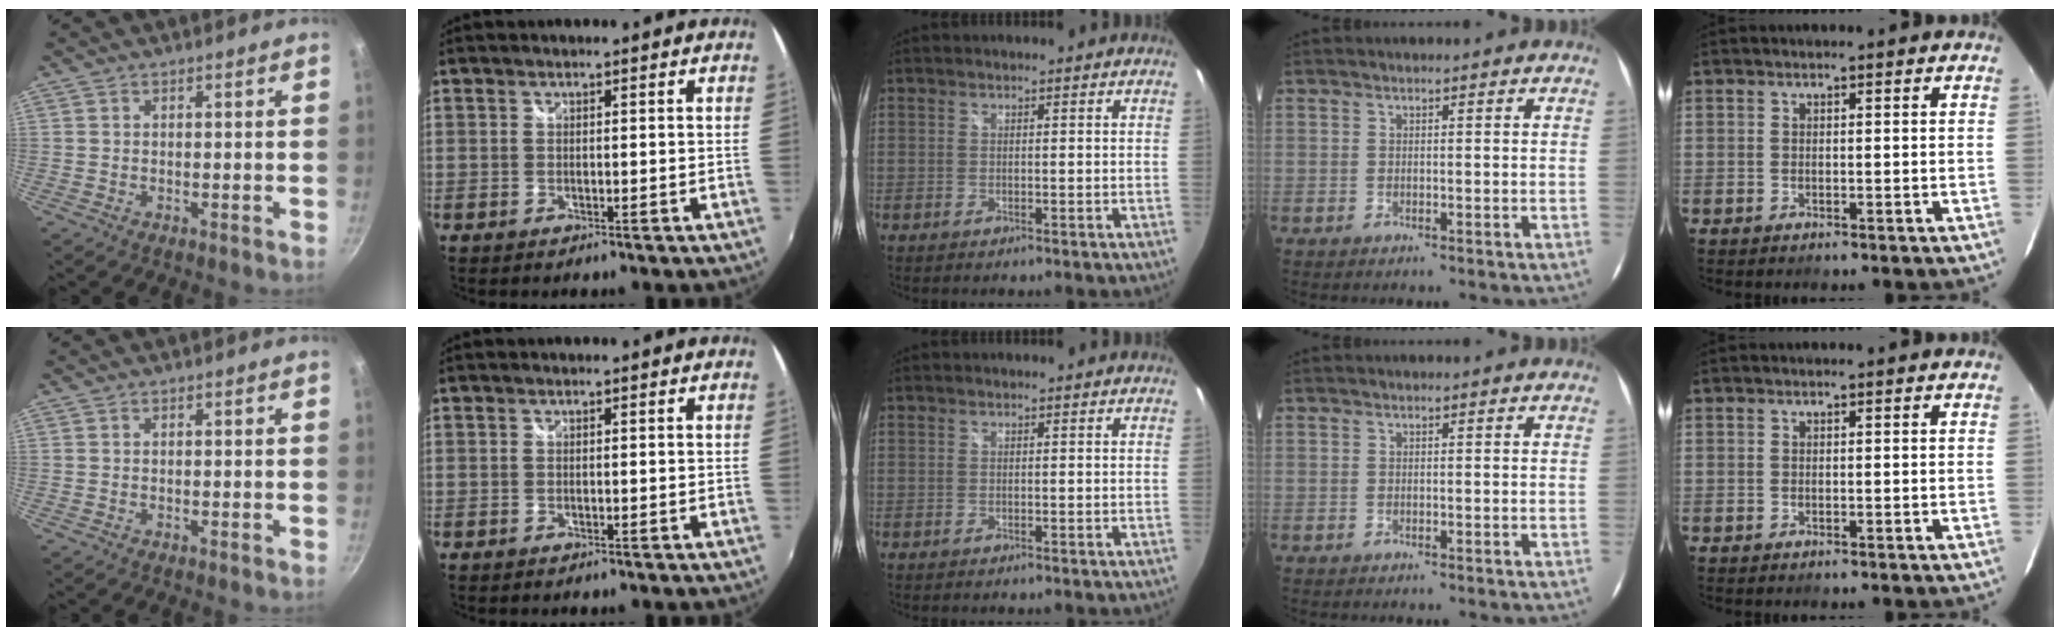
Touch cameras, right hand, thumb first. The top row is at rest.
{}